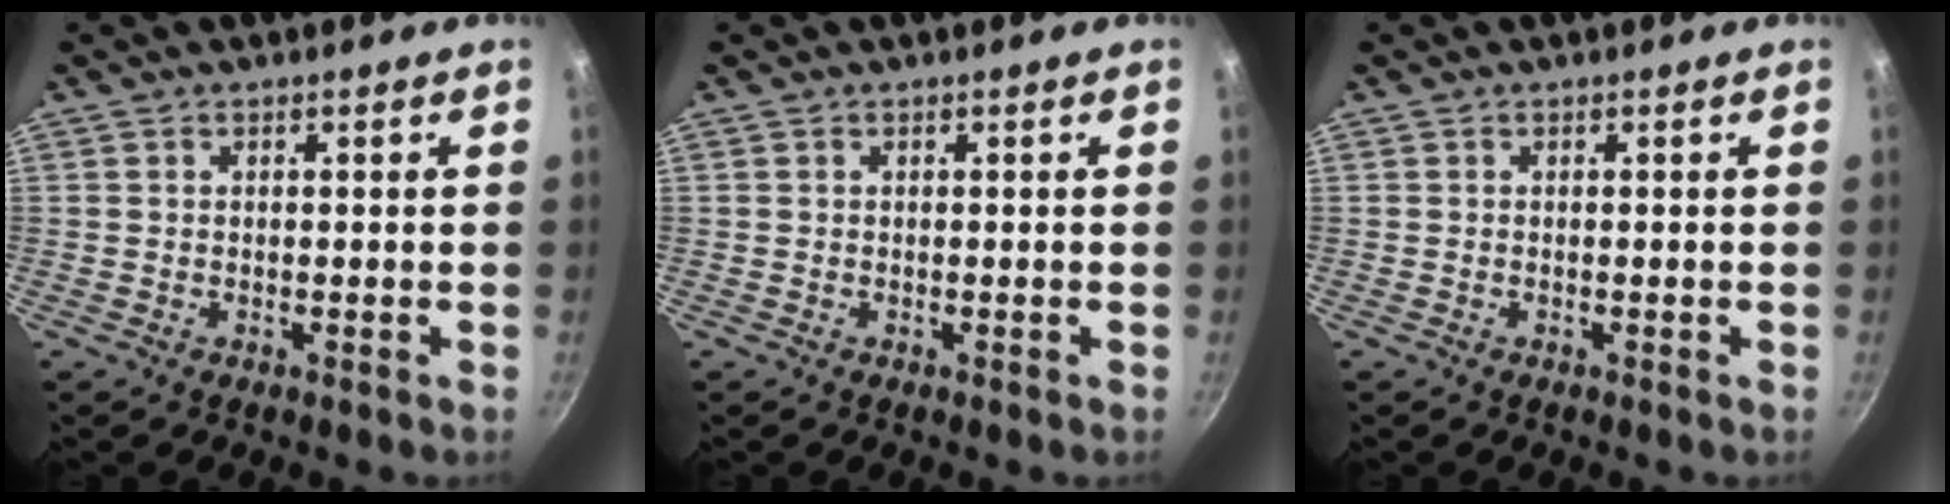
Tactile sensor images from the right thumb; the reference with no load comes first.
{"total": 0.0}
{"total": 0.0}